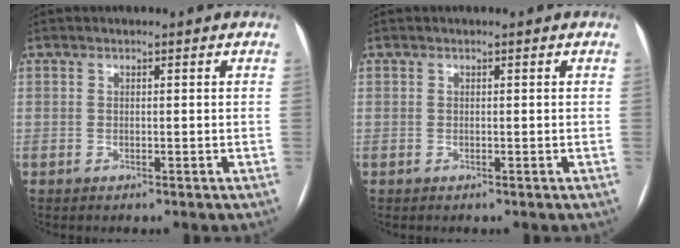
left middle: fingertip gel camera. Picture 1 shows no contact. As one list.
[{"total": 0.0}]